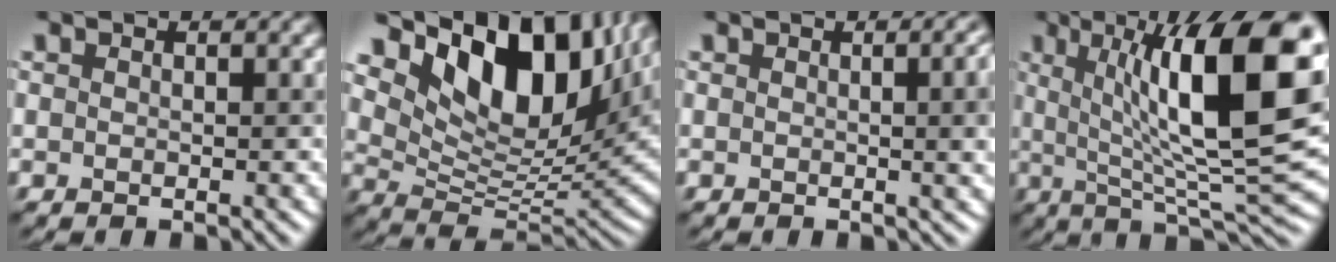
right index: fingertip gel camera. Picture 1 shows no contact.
{"total": 13.3, "force": [7.6, 6.5, 8.7], "torque": [-0.142, 0.010, 0.142]}
{"total": 5.9, "force": [0.3, 2.5, 5.3], "torque": [-0.018, 0.017, 0.003]}
{"total": 15.5, "force": [3.9, 4.1, 14.4], "torque": [-0.196, 0.010, 0.061]}